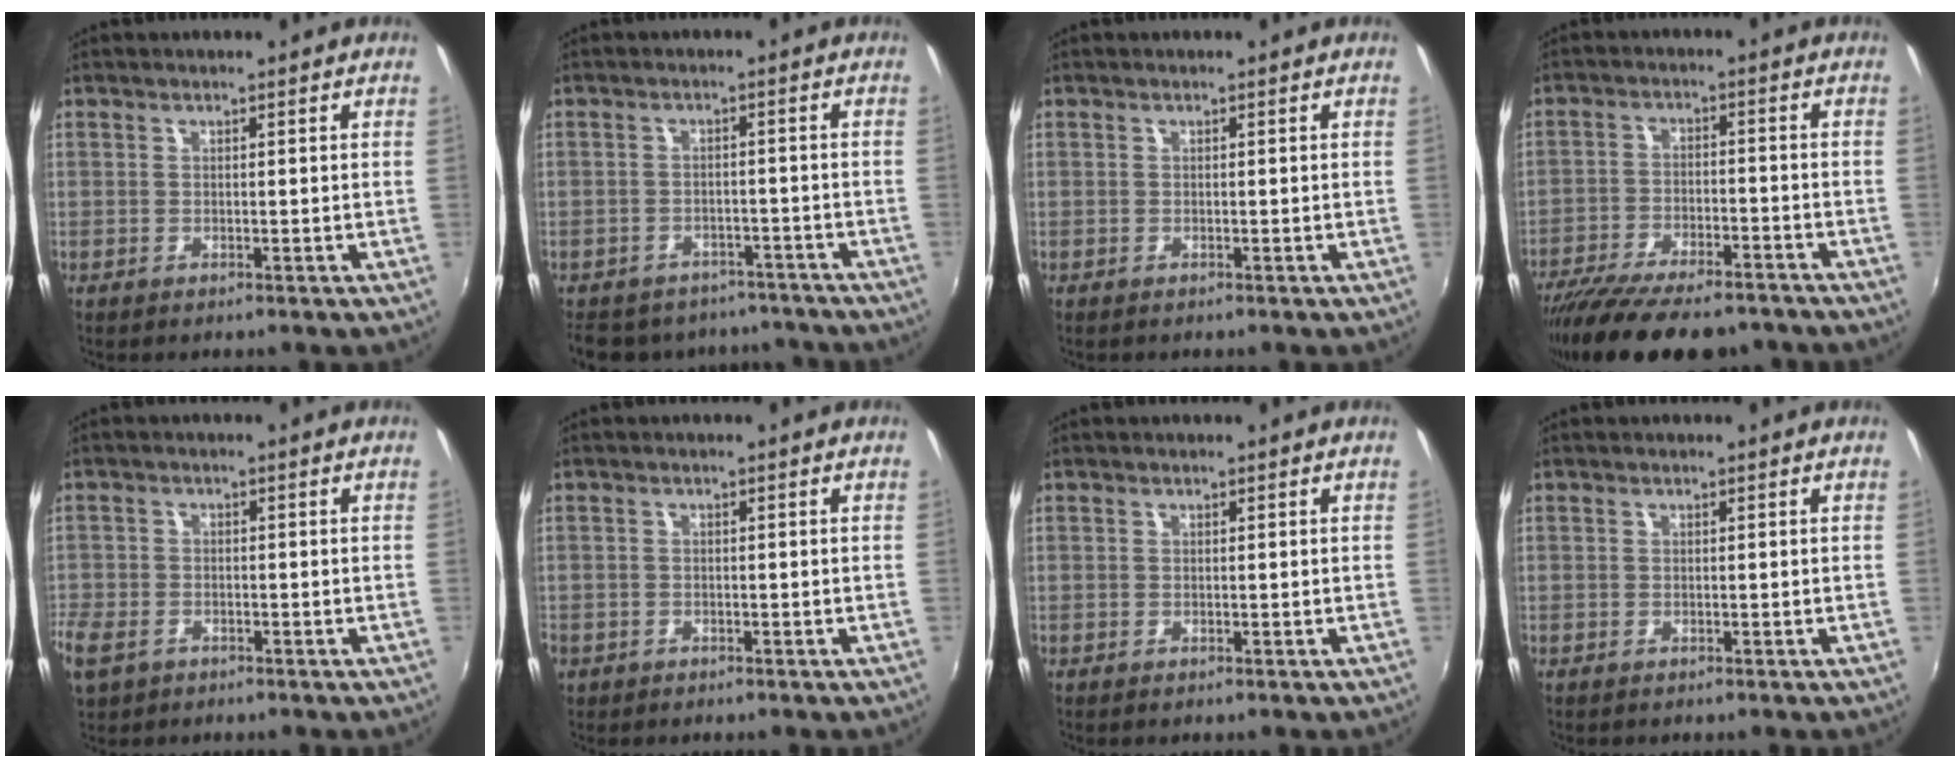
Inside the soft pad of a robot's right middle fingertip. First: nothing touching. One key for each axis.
{"total": 14.9, "fx": -12.4, "fy": 6.6, "fz": 4.8, "tx": -0.111, "ty": 0.013, "tz": -0.155}
{"total": 0.0}
{"total": 18.8, "fx": -15.4, "fy": 5.4, "fz": 9.3, "tx": -0.187, "ty": -0.036, "tz": -0.235}
{"total": 9.9, "fx": -5.2, "fy": 6.8, "fz": 5.1, "tx": -0.150, "ty": -0.018, "tz": -0.100}
{"total": 2.4, "fx": -1.3, "fy": 1.9, "fz": 0.8, "tx": -0.023, "ty": -0.002, "tz": -0.022}
{"total": 0.0}
{"total": 0.0}